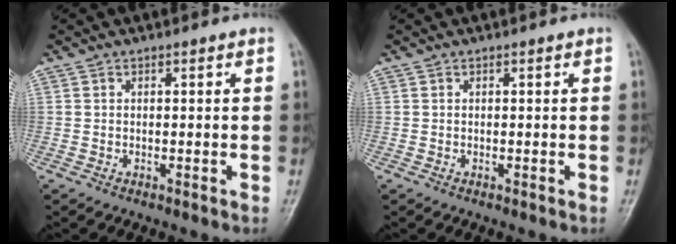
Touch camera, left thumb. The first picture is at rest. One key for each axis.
{"total": 0.0}